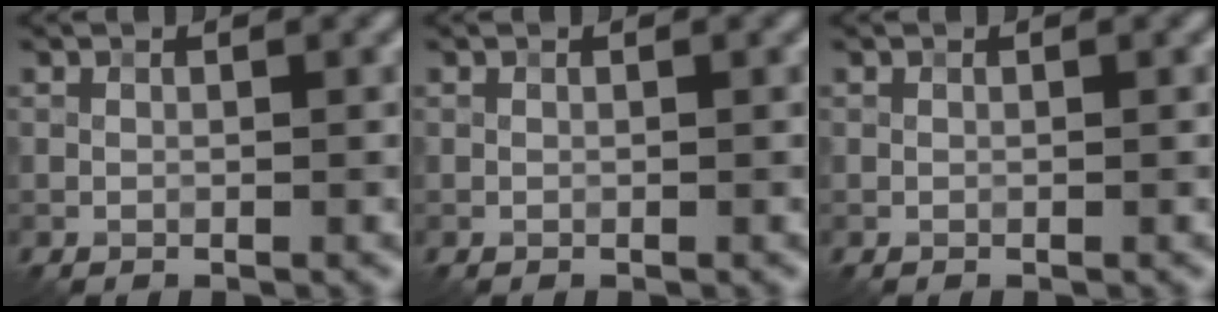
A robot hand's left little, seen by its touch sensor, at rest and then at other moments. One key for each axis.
{"total": 0.0}
{"total": 0.0}